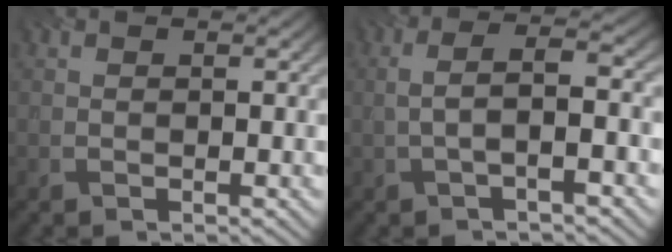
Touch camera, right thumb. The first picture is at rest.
{"total": 4.1, "force": [-0.8, 1.0, 3.9], "torque": [-0.079, 0.013, -0.021]}